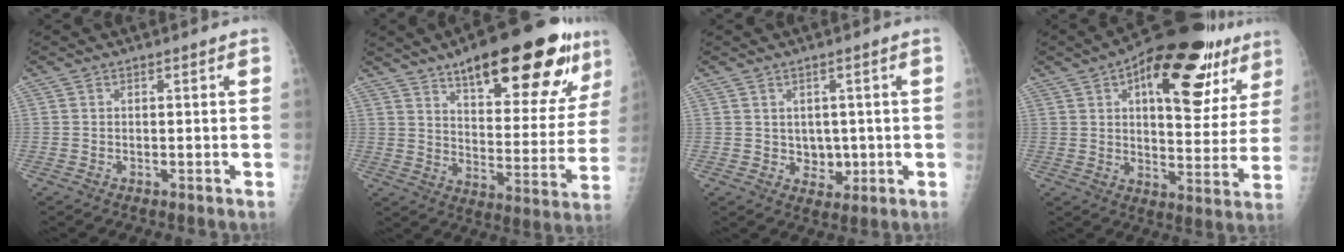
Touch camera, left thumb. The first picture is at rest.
{"total": 26.6, "force": [16.0, 9.1, 19.2], "torque": [-0.230, -0.047, 0.231]}
{"total": 4.2, "force": [0.0, 3.3, 2.6], "torque": [-0.013, -0.003, 0.009]}
{"total": 25.6, "force": [12.8, 11.5, 19.0], "torque": [-0.225, -0.012, 0.178]}